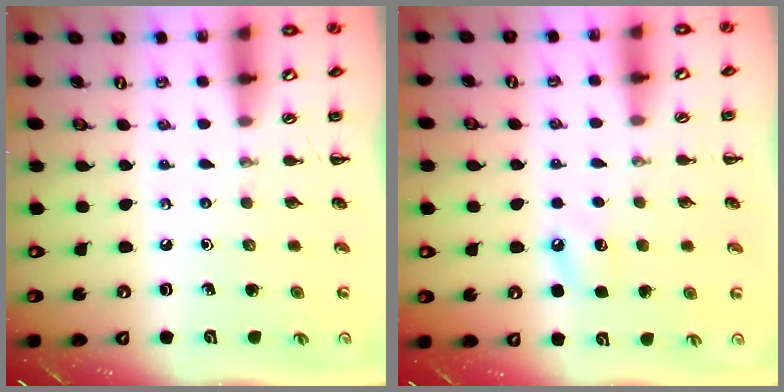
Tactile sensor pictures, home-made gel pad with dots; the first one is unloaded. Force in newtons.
{"total": 5.1, "press": 4.9, "slide": 1.6}